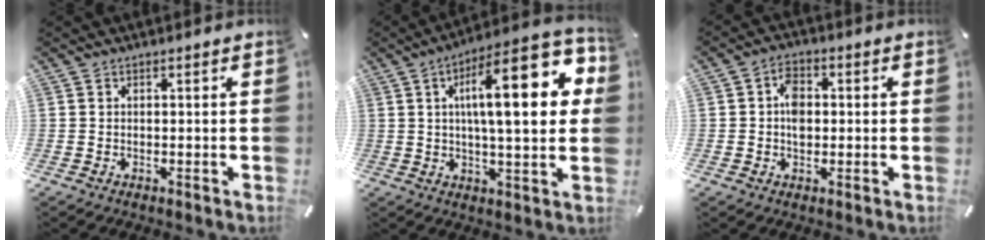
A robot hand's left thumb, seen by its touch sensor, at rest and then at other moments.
{"total": 22.5, "force": [5.8, 7.1, 20.5], "torque": [-0.315, -0.019, 0.078]}
{"total": 5.5, "force": [0.2, 4.0, 3.7], "torque": [-0.046, 0.001, -0.001]}